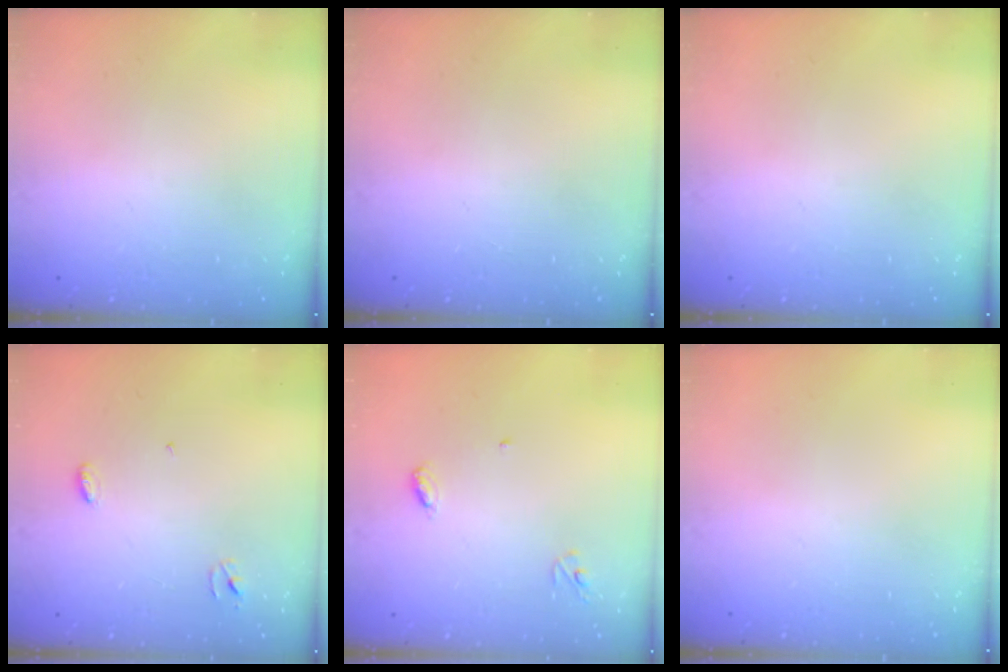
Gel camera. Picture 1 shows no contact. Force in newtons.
{"total": 0.0}
{"total": 0.0}
{"total": 3.2, "press": 3.2, "slide": 0.3}
{"total": 3.9, "press": 3.9, "slide": 0.3}
{"total": 0.0}